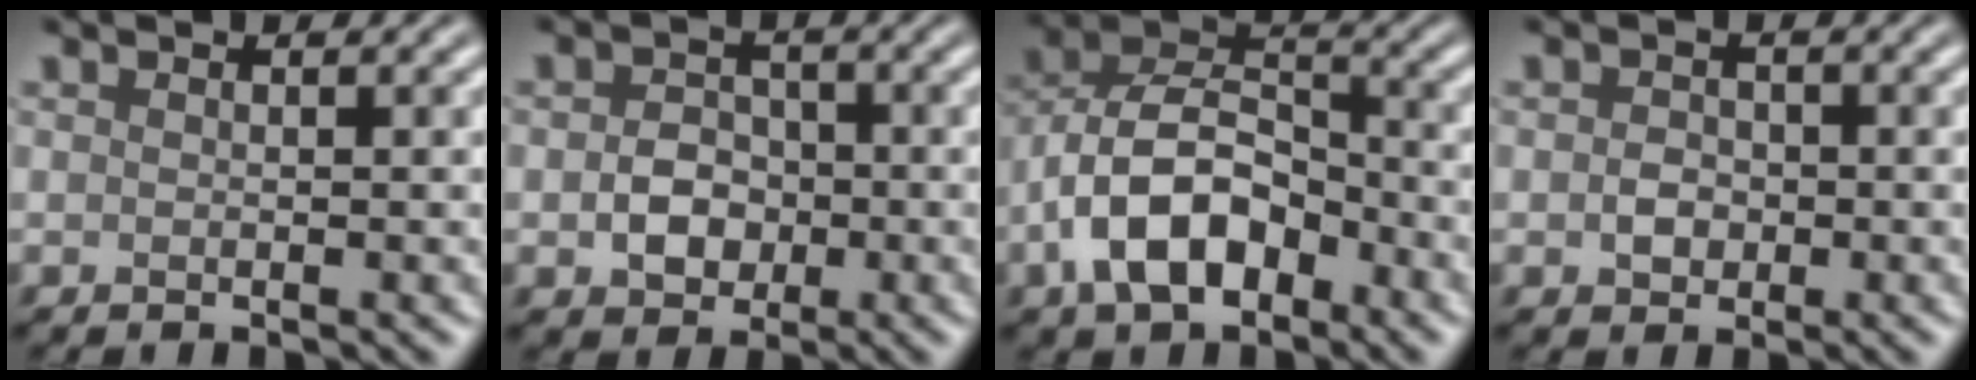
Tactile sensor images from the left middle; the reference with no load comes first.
{"total": 3.2, "force": [-0.6, 2.6, 1.7], "torque": [-0.027, -0.001, -0.015]}
{"total": 8.3, "force": [-3.5, 4.8, 5.9], "torque": [-0.112, 0.011, -0.071]}
{"total": 1.6, "force": [-0.3, 1.4, 0.8], "torque": [-0.013, -0.002, -0.008]}